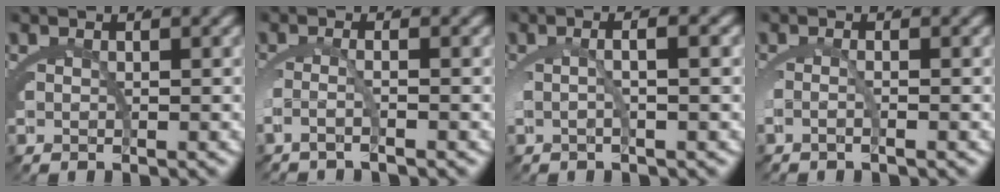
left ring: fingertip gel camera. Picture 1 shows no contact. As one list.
[{"total": 2.2, "force": [-1.0, 0.1, 1.9], "torque": [-0.050, -0.009, -0.016]}, {"total": 2.6, "force": [-0.1, -0.2, 2.6], "torque": [-0.046, 0.005, -0.001]}, {"total": 1.6, "force": [-0.5, 0.1, 1.5], "torque": [-0.042, -0.007, -0.009]}]